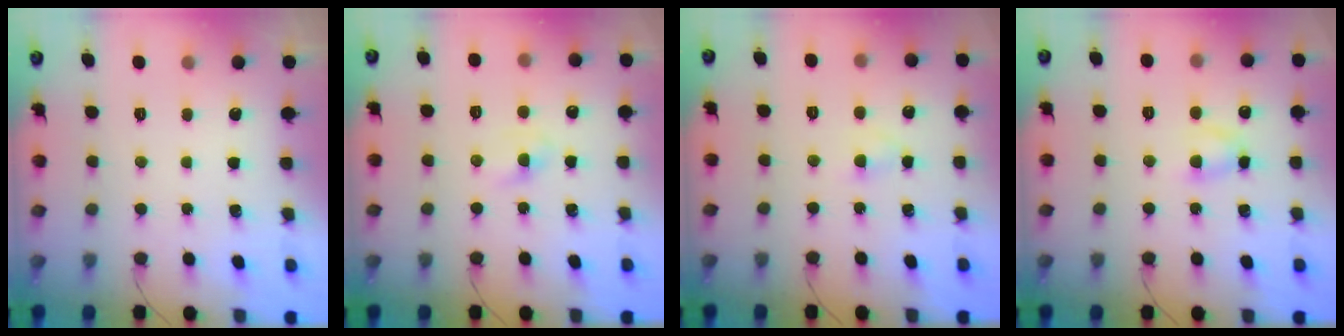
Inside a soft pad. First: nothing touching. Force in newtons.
{"total": 2.2, "press": 2.0, "slide": 0.9}
{"total": 2.2, "press": 2.0, "slide": 1.0}
{"total": 4.4, "press": 4.3, "slide": 1.1}